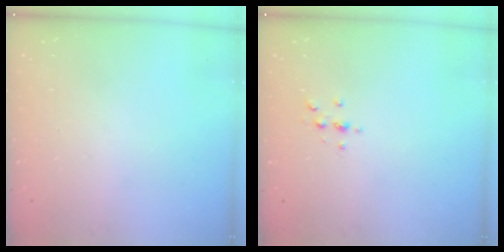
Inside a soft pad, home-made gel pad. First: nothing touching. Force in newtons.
{"total": 2.4, "press": 2.4, "slide": 0.3}